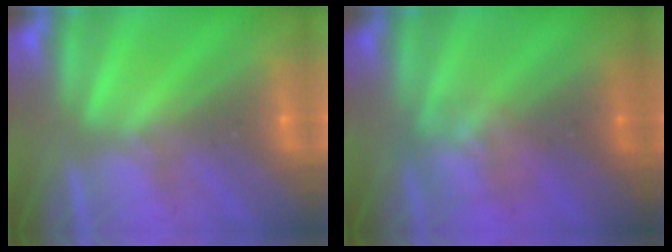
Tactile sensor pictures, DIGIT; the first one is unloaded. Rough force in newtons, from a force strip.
{"total": 2.4}